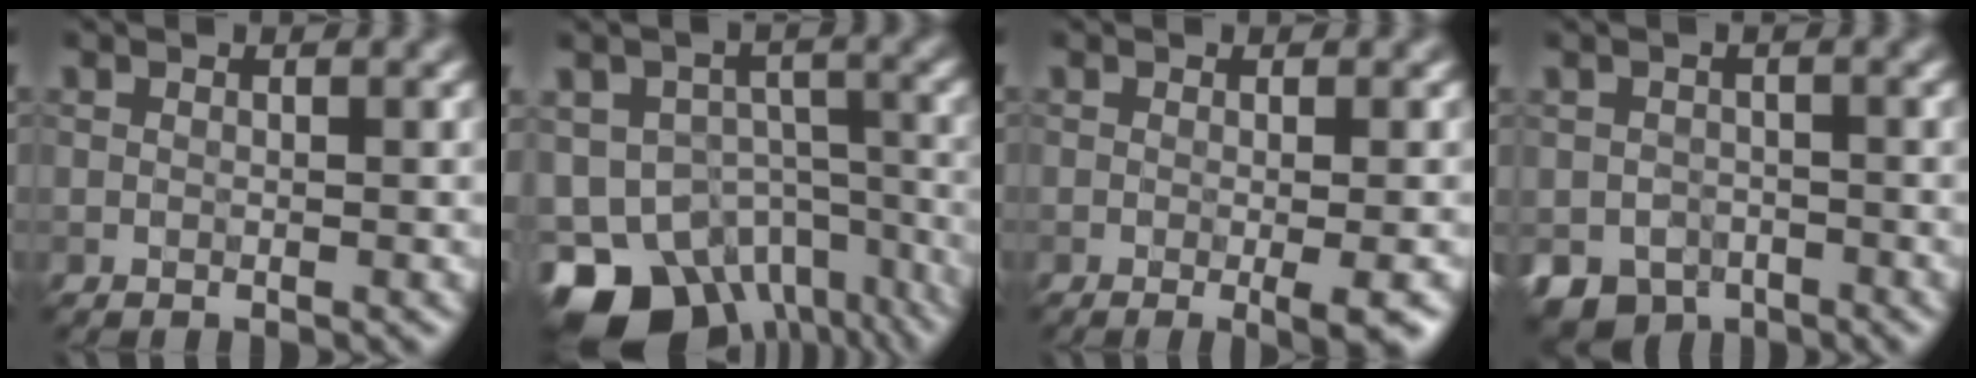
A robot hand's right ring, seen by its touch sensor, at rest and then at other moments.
{"total": 14.1, "force": [-9.0, 8.8, 6.3], "torque": [-0.129, -0.036, -0.114]}
{"total": 3.5, "force": [-0.7, 0.9, 3.3], "torque": [-0.037, -0.008, -0.006]}
{"total": 4.3, "force": [-2.4, 3.0, 1.8], "torque": [-0.030, -0.015, -0.041]}